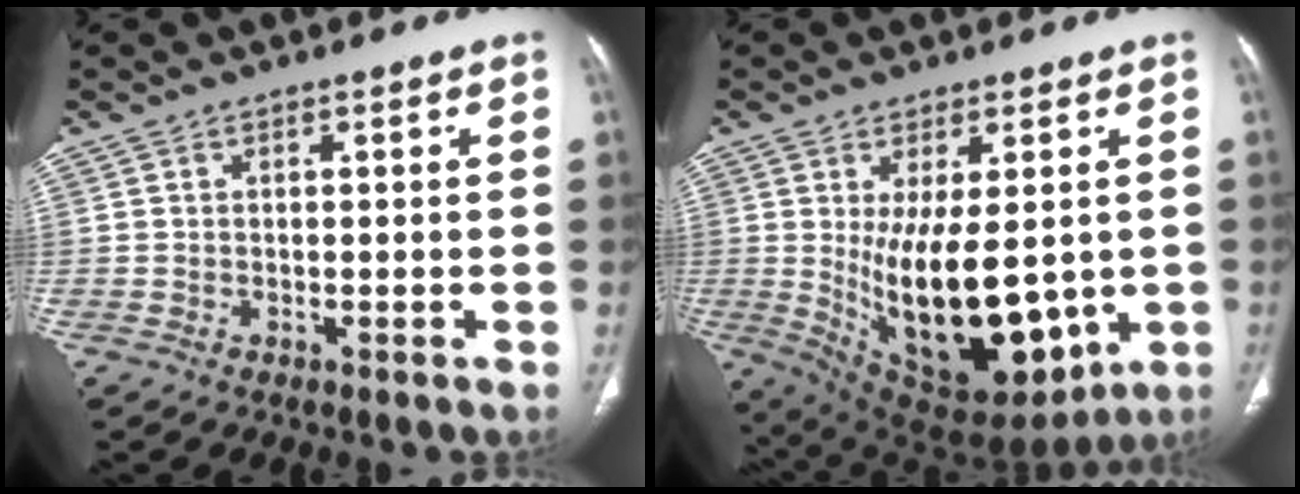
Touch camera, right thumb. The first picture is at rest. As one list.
[{"total": 19.7, "force": [-1.3, 9.2, 17.4], "torque": [-0.268, -0.032, 0.016]}]